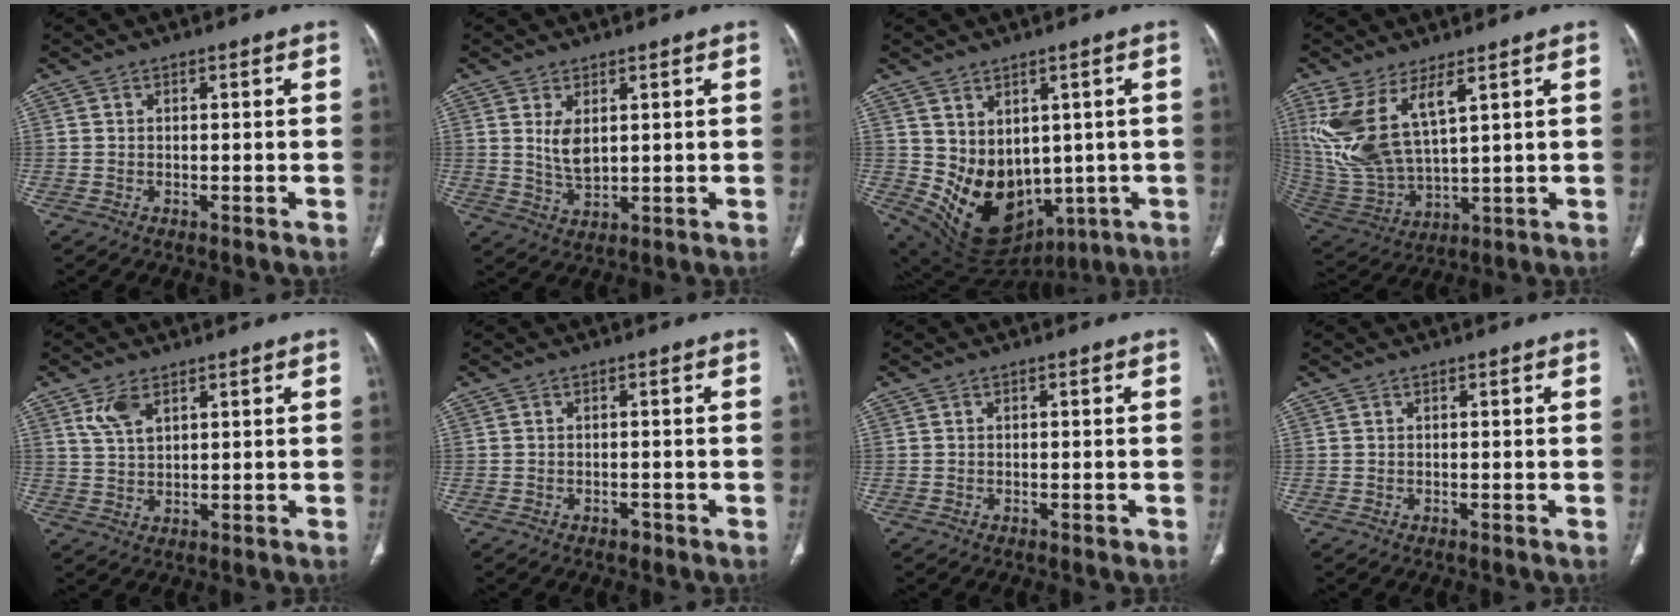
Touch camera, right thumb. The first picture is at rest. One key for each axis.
{"total": 4.8, "fx": 1.4, "fy": 2.5, "fz": 3.8, "tx": -0.068, "ty": -0.016, "tz": 0.038}
{"total": 15.7, "fx": -1.1, "fy": 11.8, "fz": 10.3, "tx": -0.144, "ty": -0.015, "tz": 0.031}
{"total": 14.6, "fx": 6.7, "fy": 5.8, "fz": 11.6, "tx": -0.254, "ty": -0.034, "tz": 0.157}
{"total": 4.6, "fx": 2.6, "fy": 2.3, "fz": 3.1, "tx": -0.060, "ty": -0.007, "tz": 0.059}
{"total": 1.1, "fx": -0.8, "fy": 0.6, "fz": 0.4, "tx": -0.004, "ty": 0.003, "tz": -0.012}
{"total": 0.5, "fx": -0.2, "fy": 0.3, "fz": 0.4, "tx": -0.002, "ty": -0.001, "tz": -0.004}
{"total": 0.0}